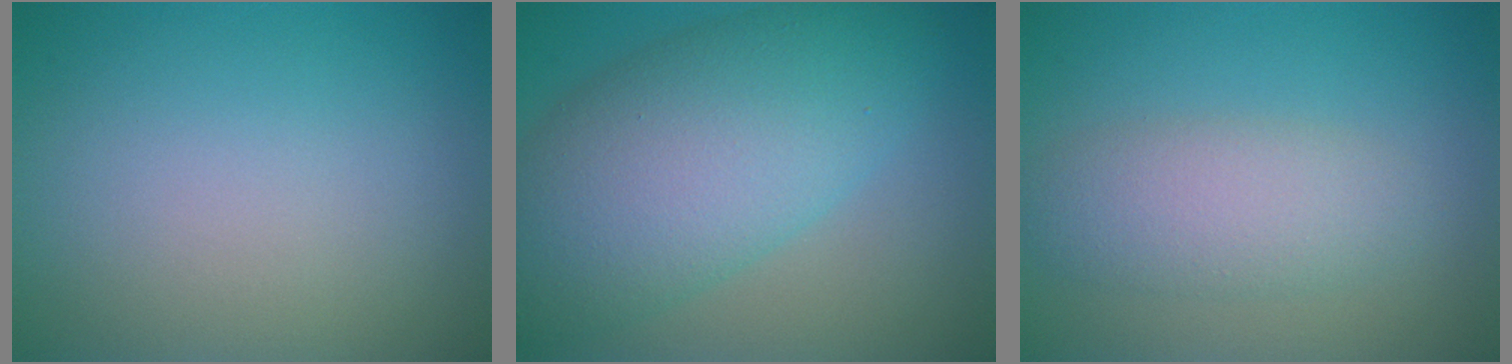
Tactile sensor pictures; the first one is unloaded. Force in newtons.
{"total": 10.0, "press": 10.0, "slide": 0.4}
{"total": 3.8, "press": 3.7, "slide": 0.2}